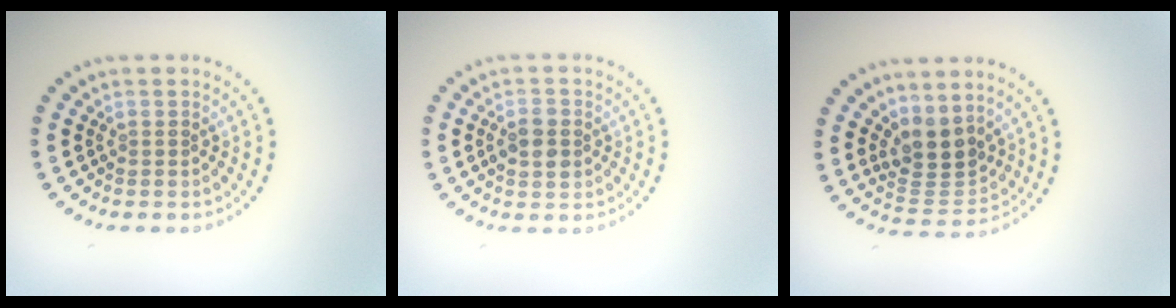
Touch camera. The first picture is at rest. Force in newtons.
{"total": 2.7, "press": 2.7, "slide": 0.1}
{"total": 4.0, "press": 3.4, "slide": 2.0}